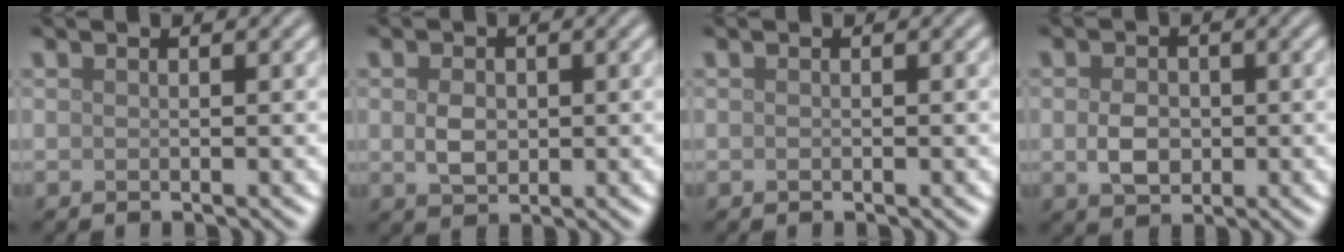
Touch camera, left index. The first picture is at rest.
{"total": 2.4, "force": [0.1, 1.8, 1.7], "torque": [-0.034, 0.000, 0.002]}
{"total": 0.0}
{"total": 3.0, "force": [-0.2, 2.2, 2.0], "torque": [-0.040, -0.002, -0.007]}